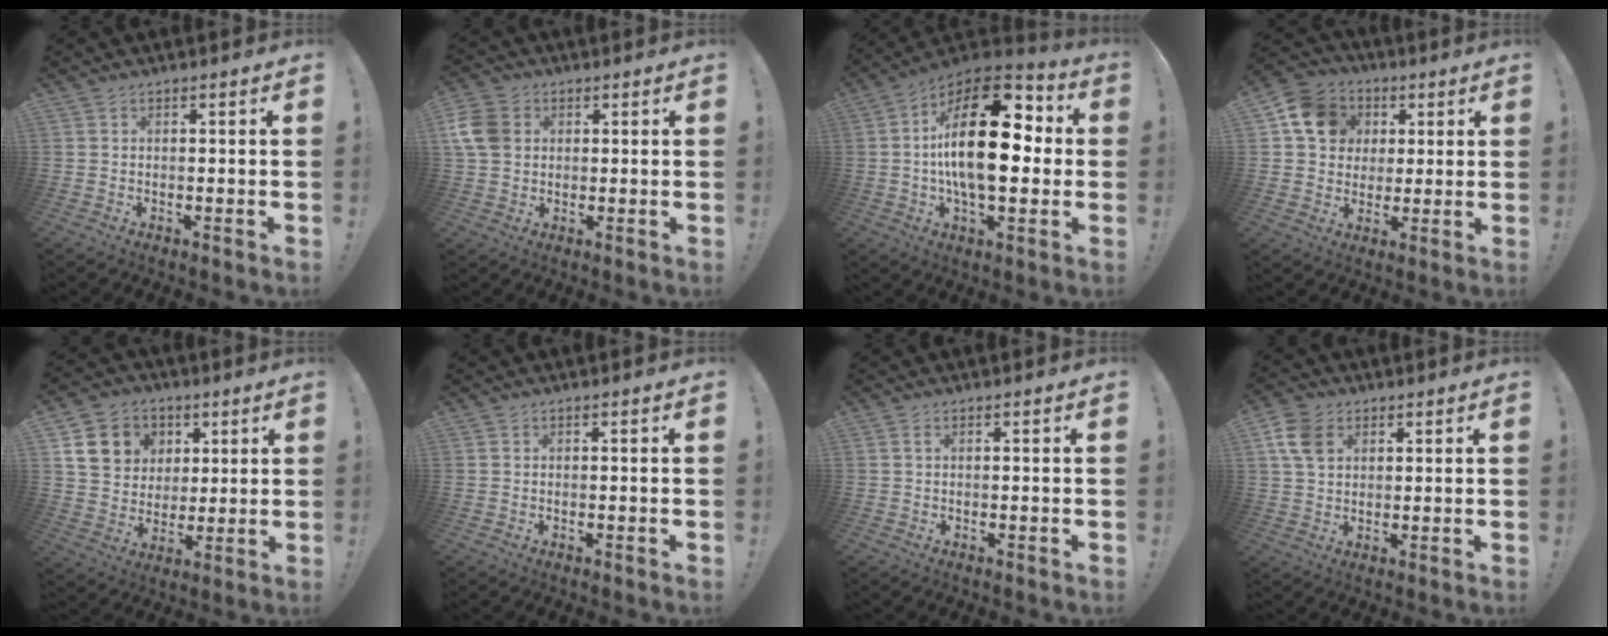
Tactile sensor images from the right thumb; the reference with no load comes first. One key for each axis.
{"total": 9.0, "fx": 1.9, "fy": 7.2, "fz": 5.1, "tx": -0.103, "ty": 0.006, "tz": 0.040}
{"total": 25.1, "fx": 1.3, "fy": 12.2, "fz": 21.9, "tx": -0.369, "ty": 0.001, "tz": 0.014}
{"total": 13.5, "fx": 4.0, "fy": 11.5, "fz": 5.8, "tx": -0.081, "ty": -0.002, "tz": 0.084}
{"total": 13.1, "fx": 4.7, "fy": 11.3, "fz": 4.6, "tx": -0.059, "ty": -0.015, "tz": 0.100}
{"total": 0.0}
{"total": 0.9, "fx": 0.2, "fy": -0.1, "fz": 0.8, "tx": -0.018, "ty": 0.001, "tz": 0.003}
{"total": 9.3, "fx": 3.7, "fy": 6.8, "fz": 5.2, "tx": -0.096, "ty": 0.003, "tz": 0.075}